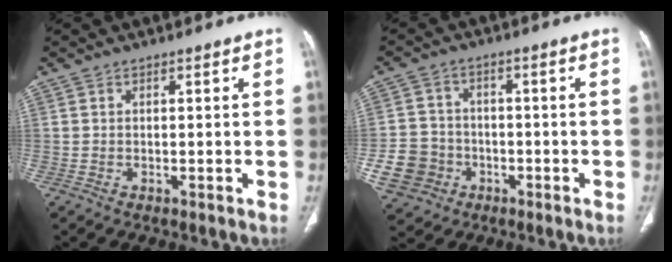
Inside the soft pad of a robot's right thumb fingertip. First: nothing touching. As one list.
[{"total": 9.2, "force": [-3.0, 8.2, 2.7], "torque": [-0.041, 0.022, -0.046]}]